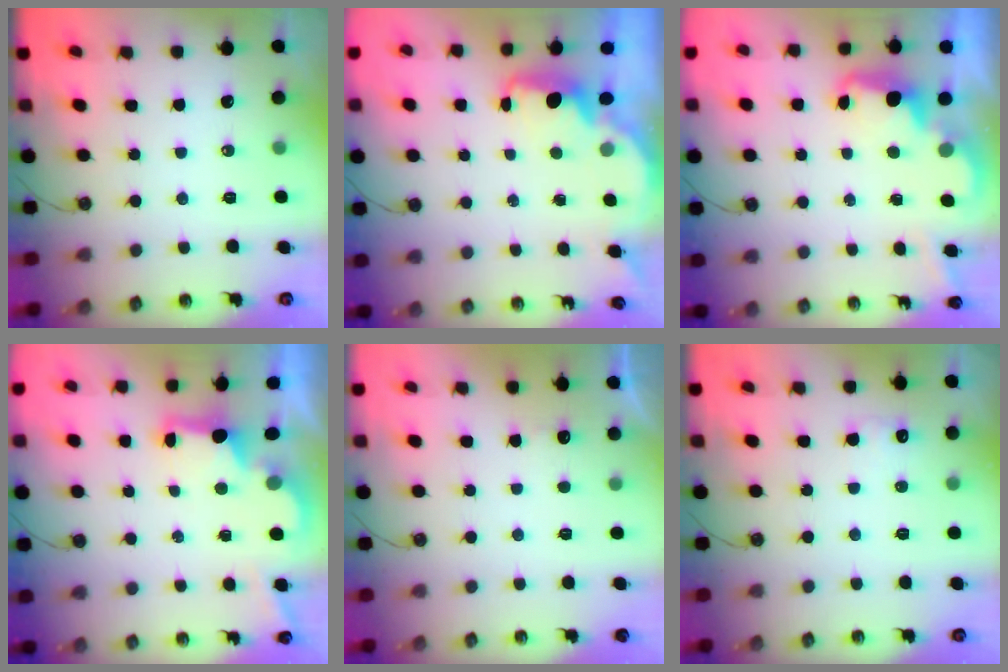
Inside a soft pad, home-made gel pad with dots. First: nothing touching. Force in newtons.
{"total": 1.7, "press": 1.5, "slide": 0.7}
{"total": 2.4, "press": 2.3, "slide": 0.6}
{"total": 2.5, "press": 2.4, "slide": 0.7}
{"total": 1.2, "press": 1.0, "slide": 0.7}
{"total": 6.5, "press": 6.4, "slide": 1.1}